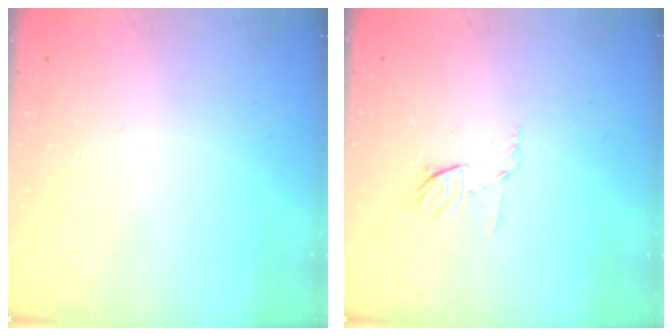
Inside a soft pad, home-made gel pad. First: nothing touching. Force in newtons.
{"total": 4.4, "press": 4.2, "slide": 1.5}